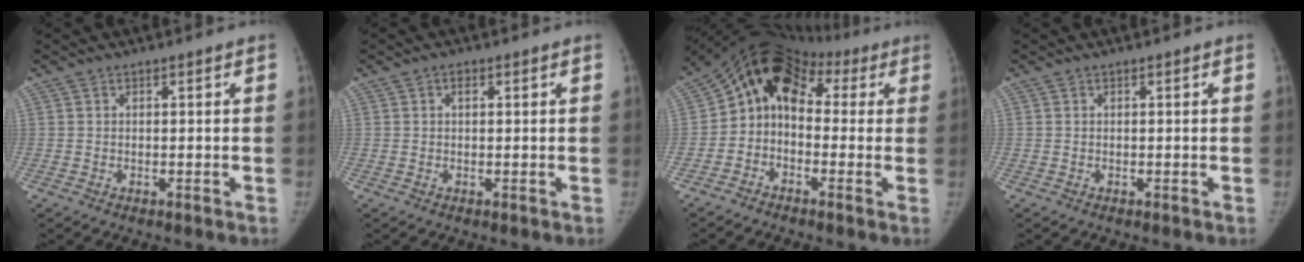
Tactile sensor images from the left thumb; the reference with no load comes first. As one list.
[{"total": 1.0, "force": [0.4, 0.6, 0.7], "torque": [-0.008, 0.002, 0.004]}, {"total": 12.0, "force": [1.0, 9.6, 7.1], "torque": [-0.083, 0.058, 0.001]}, {"total": 0.0}]